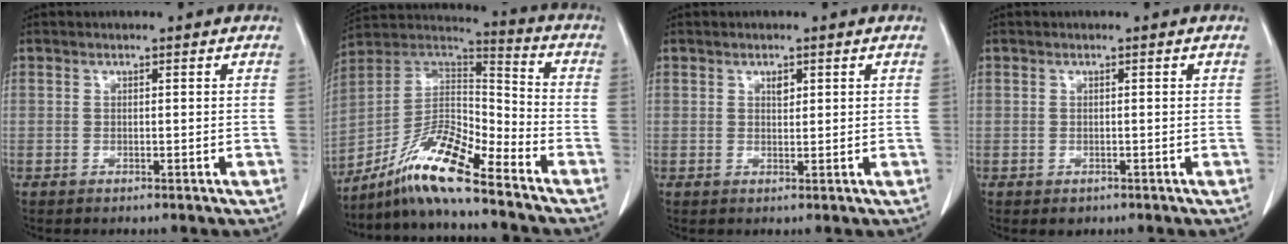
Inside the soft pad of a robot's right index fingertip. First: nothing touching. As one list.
[{"total": 13.2, "force": [-9.7, 1.4, 8.9], "torque": [-0.163, 0.019, -0.177]}, {"total": 1.4, "force": [0.8, 0.7, 0.9], "torque": [-0.012, -0.004, 0.013]}, {"total": 0.9, "force": [-0.2, 0.9, 0.2], "torque": [-0.003, 0.003, 0.003]}]